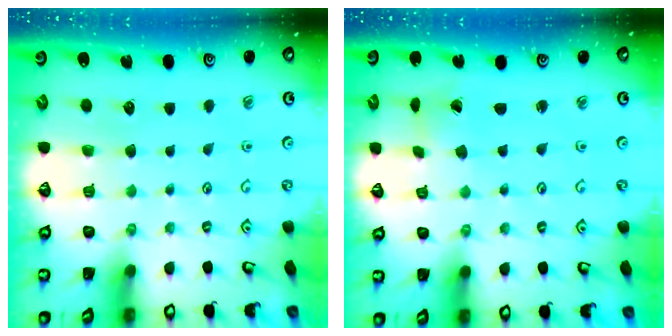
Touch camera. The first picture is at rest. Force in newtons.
{"total": 1.2, "press": 1.2, "slide": 0.2}